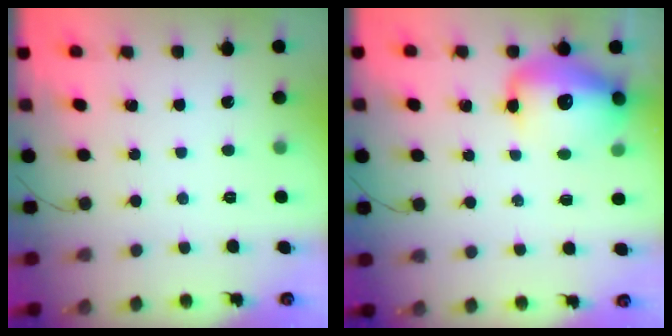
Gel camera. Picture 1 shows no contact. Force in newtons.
{"total": 14.9, "press": 14.4, "slide": 4.1}